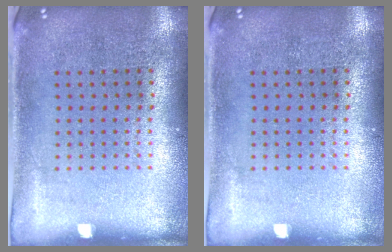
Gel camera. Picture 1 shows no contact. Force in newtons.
{"total": 0.0}